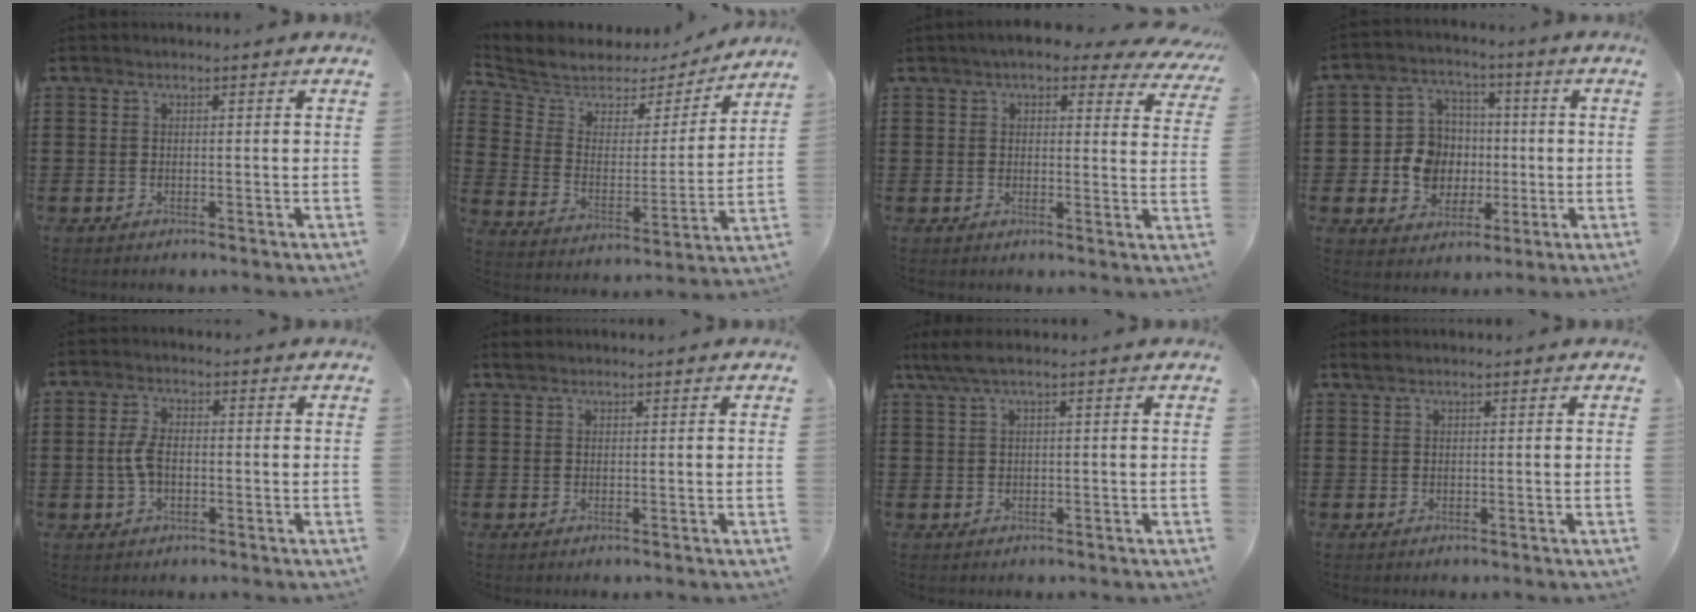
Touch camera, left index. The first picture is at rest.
{"total": 5.4, "force": [4.7, 2.7, 0.6], "torque": [-0.053, -0.031, 0.075]}
{"total": 5.2, "force": [4.1, 1.4, 2.8], "torque": [-0.060, -0.008, 0.072]}
{"total": 9.2, "force": [-0.3, 8.5, 3.4], "torque": [-0.097, 0.020, 0.001]}
{"total": 4.4, "force": [-0.2, 2.3, 3.8], "torque": [-0.094, -0.002, -0.011]}
{"total": 0.7, "force": [0.6, 0.3, 0.2], "torque": [-0.006, 0.003, 0.012]}
{"total": 2.4, "force": [0.6, 0.1, 2.3], "torque": [-0.051, -0.004, 0.009]}
{"total": 0.6, "force": [0.5, 0.0, 0.4], "torque": [-0.007, 0.002, 0.009]}